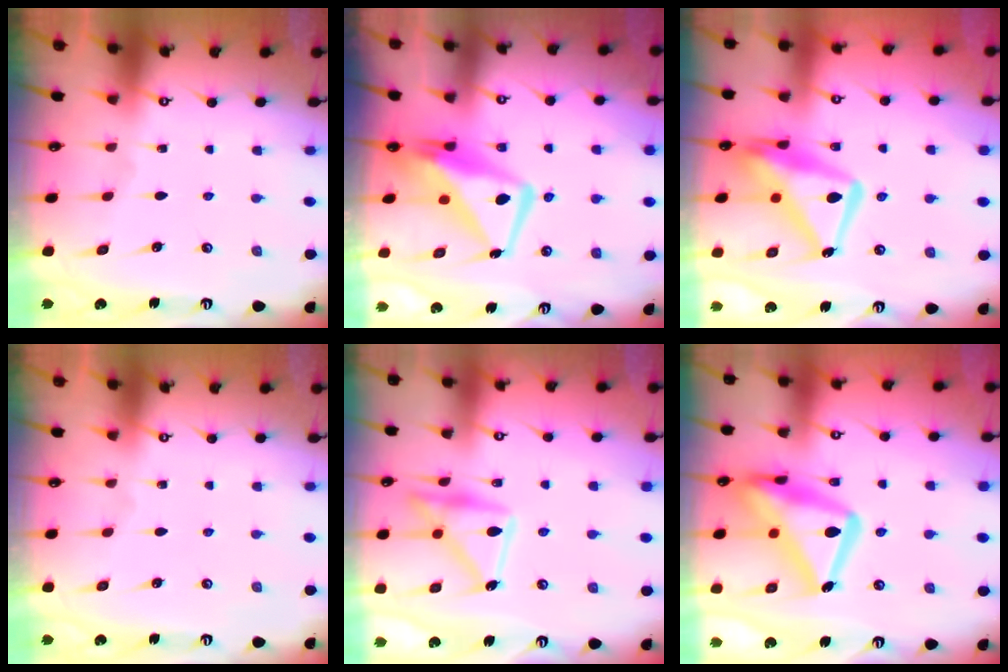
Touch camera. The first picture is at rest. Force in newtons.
{"total": 12.9, "press": 12.8, "slide": 1.4}
{"total": 17.5, "press": 17.4, "slide": 1.6}
{"total": 0.0}
{"total": 16.6, "press": 16.6, "slide": 0.9}
{"total": 23.0, "press": 22.9, "slide": 1.9}